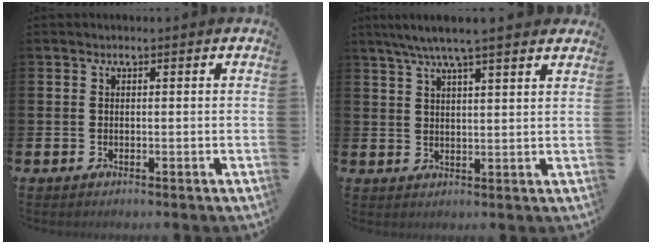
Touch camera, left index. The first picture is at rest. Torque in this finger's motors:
{"motor_torque": [1.00, -1.14, 1.01, 0.21]}